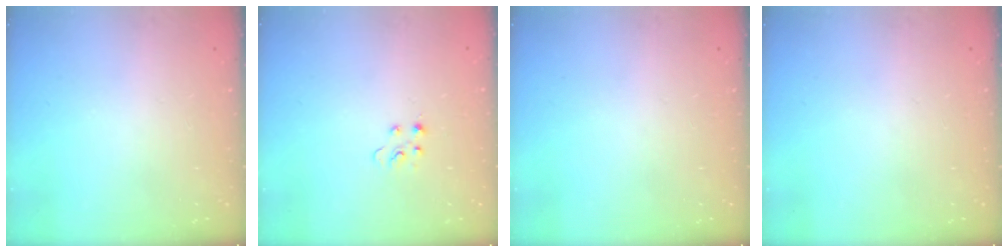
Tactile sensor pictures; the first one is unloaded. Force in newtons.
{"total": 2.7, "press": 2.7, "slide": 0.4}
{"total": 0.0}
{"total": 0.0}